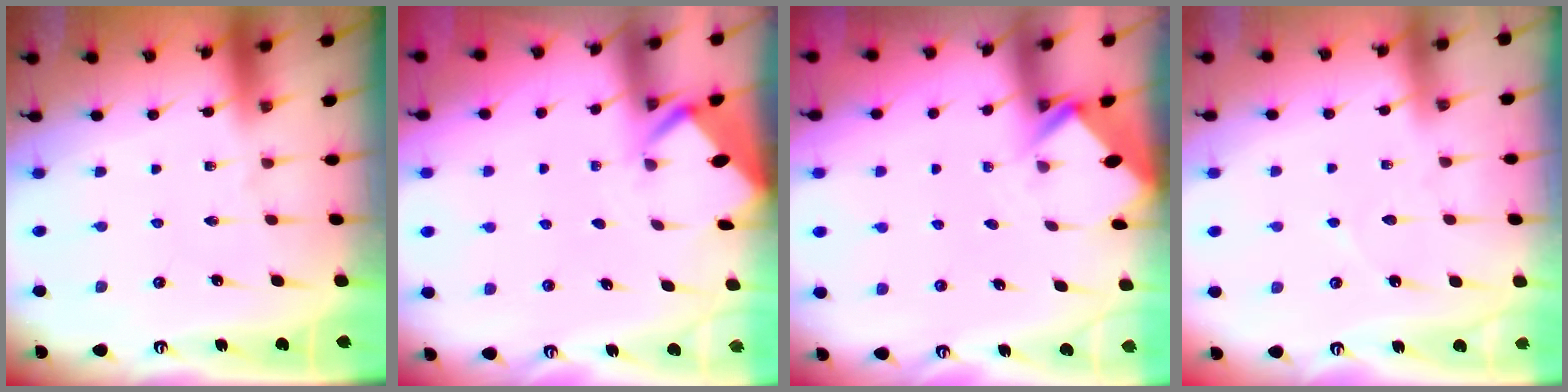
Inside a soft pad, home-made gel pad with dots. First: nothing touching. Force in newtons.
{"total": 2.7, "press": 2.7, "slide": 0.1}
{"total": 2.5, "press": 2.5, "slide": 0.2}
{"total": 2.9, "press": 2.9, "slide": 0.3}